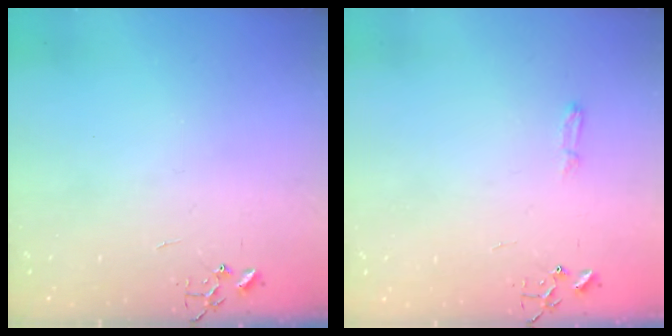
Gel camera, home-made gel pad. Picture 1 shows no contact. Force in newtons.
{"total": 3.8, "press": 3.8, "slide": 0.5}